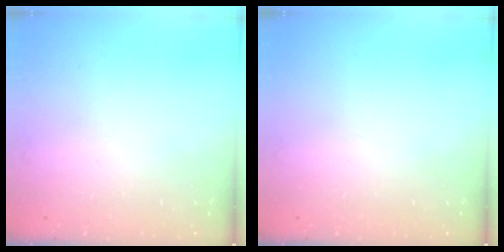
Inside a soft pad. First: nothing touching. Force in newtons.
{"total": 0.0}